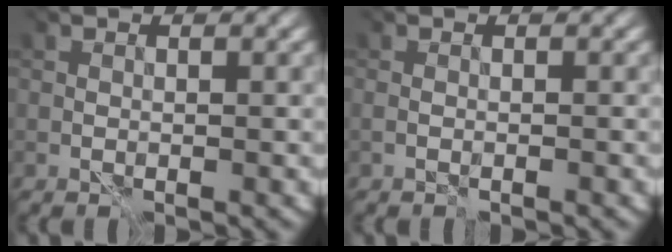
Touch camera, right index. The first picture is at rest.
{"total": 0.6, "force": [-0.5, 0.1, 0.4], "torque": [-0.006, 0.003, -0.008]}